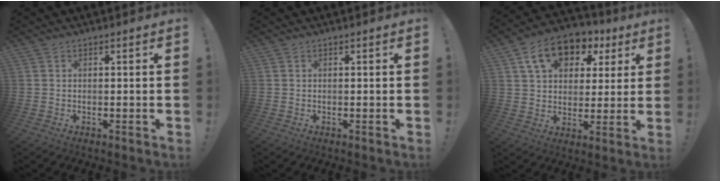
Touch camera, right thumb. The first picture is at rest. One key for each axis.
{"total": 0.0}
{"total": 14.5, "fx": 7.2, "fy": 9.9, "fz": 7.9, "tx": -0.116, "ty": -0.026, "tz": 0.133}